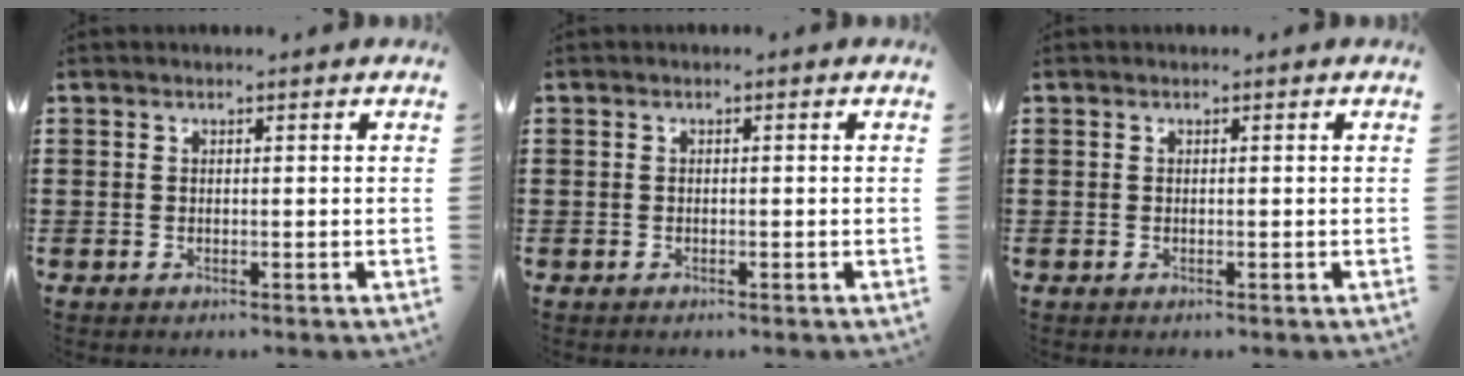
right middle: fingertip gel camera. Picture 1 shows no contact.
{"total": 0.0}
{"total": 0.0}